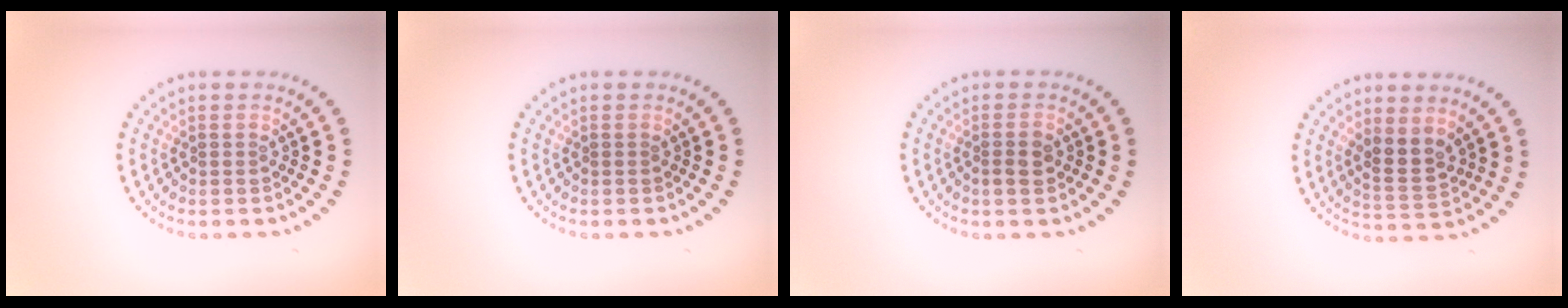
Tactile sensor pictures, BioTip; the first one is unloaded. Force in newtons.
{"total": 0.0}
{"total": 1.7, "press": 1.6, "slide": 0.6}
{"total": 2.8, "press": 2.5, "slide": 1.2}